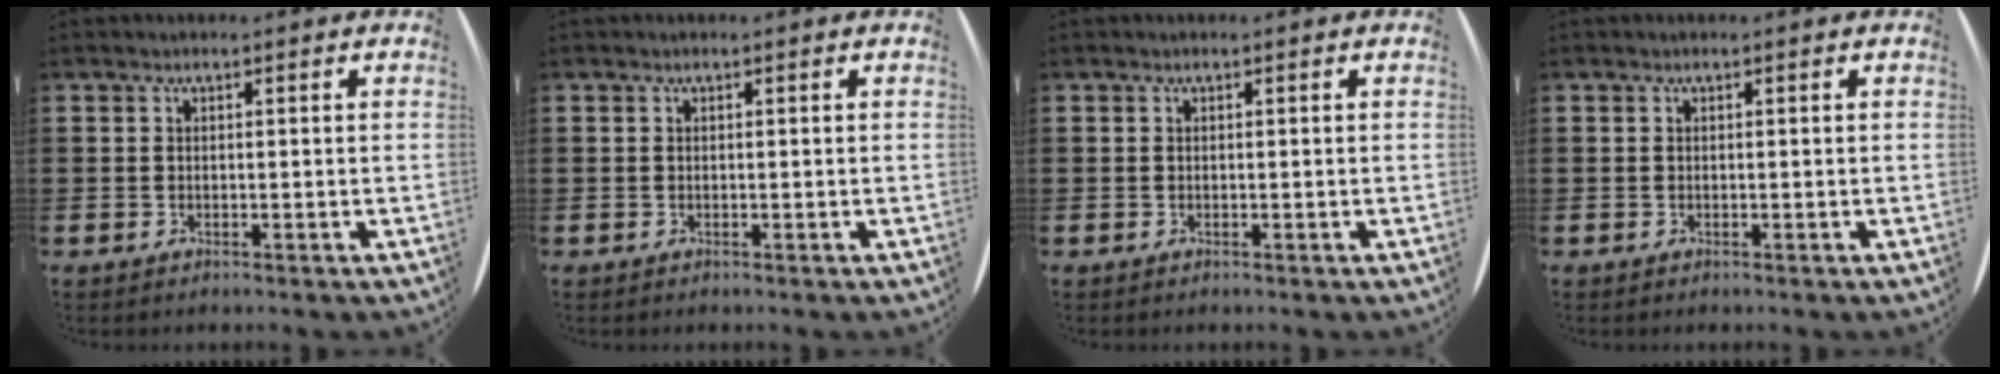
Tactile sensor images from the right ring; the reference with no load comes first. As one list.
[{"total": 0.0}, {"total": 0.0}, {"total": 0.0}]